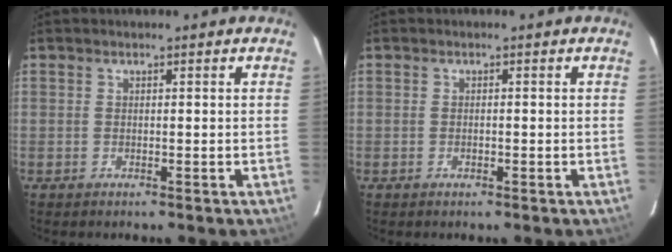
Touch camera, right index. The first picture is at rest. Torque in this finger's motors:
{"motor_torque": [-0.12, 0.05, -0.05, -0.02]}